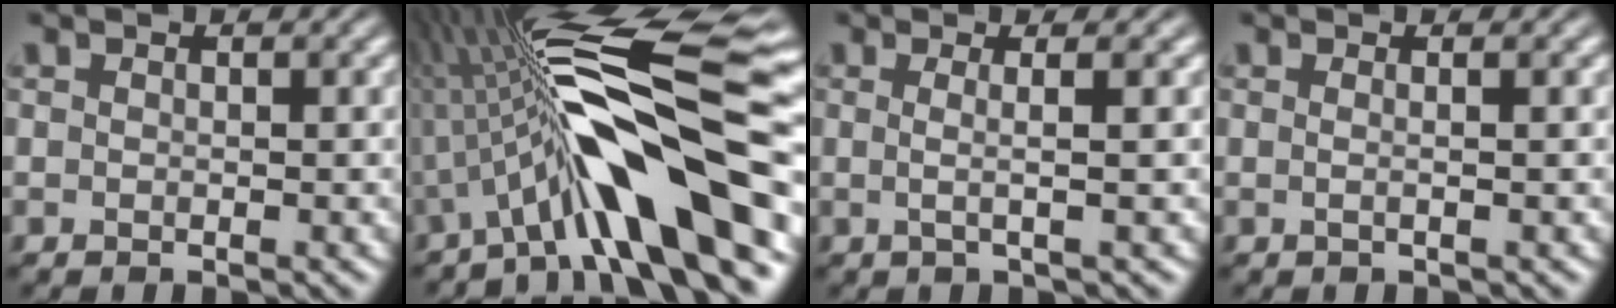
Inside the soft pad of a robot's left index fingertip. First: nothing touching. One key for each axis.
{"total": 13.3, "fx": -3.6, "fy": 2.9, "fz": 12.5, "tx": -0.195, "ty": 0.029, "tz": -0.063}
{"total": 2.3, "fx": 0.2, "fy": 0.7, "fz": 2.2, "tx": -0.040, "ty": 0.002, "tz": -0.011}
{"total": 1.5, "fx": 0.2, "fy": 0.7, "fz": 1.3, "tx": -0.015, "ty": -0.004, "tz": -0.013}